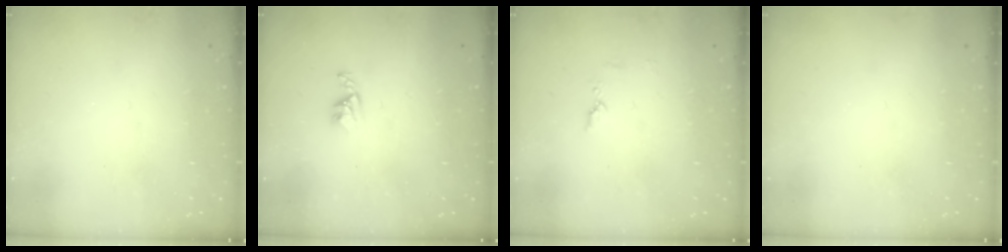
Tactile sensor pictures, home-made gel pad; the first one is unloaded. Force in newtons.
{"total": 3.7, "press": 3.6, "slide": 0.6}
{"total": 5.1, "press": 5.0, "slide": 0.6}
{"total": 0.0}